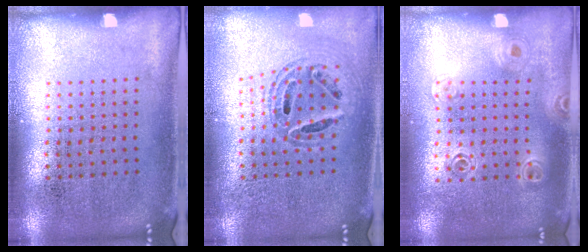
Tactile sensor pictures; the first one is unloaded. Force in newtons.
{"total": 0.8, "press": 0.8, "slide": 0.1}
{"total": 1.2, "press": 1.2, "slide": 0.3}